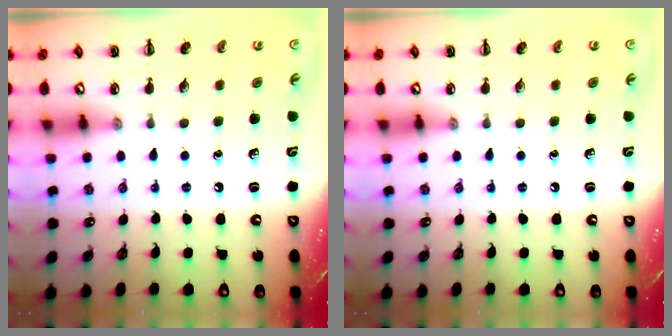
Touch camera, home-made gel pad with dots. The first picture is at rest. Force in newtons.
{"total": 0.0}